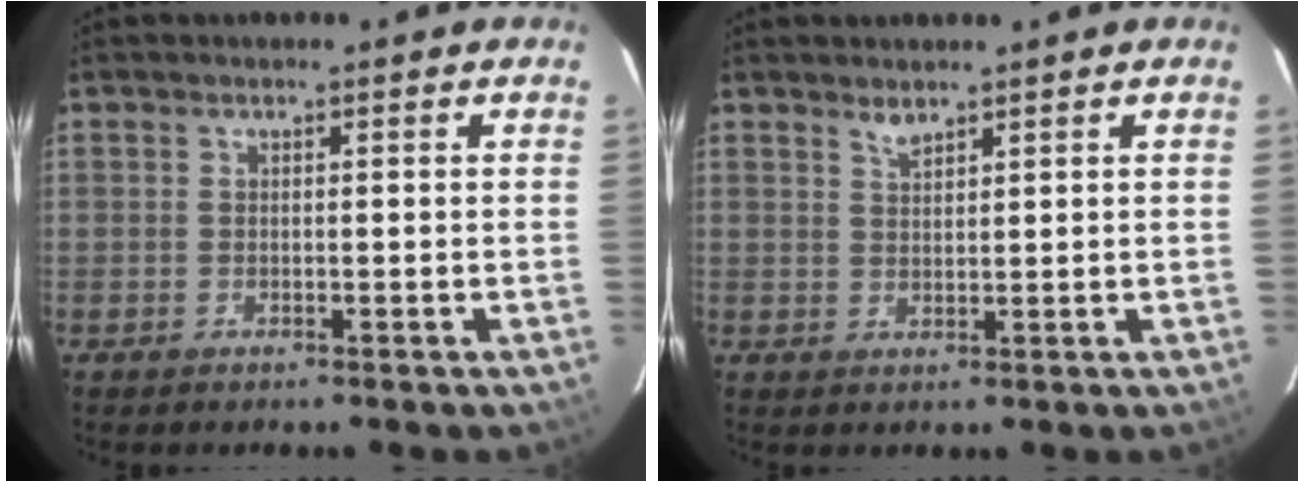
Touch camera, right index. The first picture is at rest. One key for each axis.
{"total": 1.8, "fx": 1.6, "fy": 0.4, "fz": 0.7, "tx": -0.010, "ty": 0.001, "tz": 0.030}